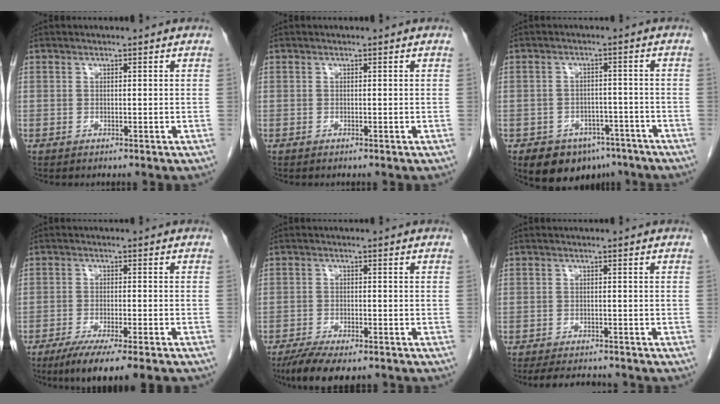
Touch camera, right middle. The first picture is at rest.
{"total": 0.0}
{"total": 8.9, "force": [-6.3, 5.5, 2.9], "torque": [-0.029, 0.012, -0.085]}
{"total": 10.5, "force": [-7.9, 0.9, 6.8], "torque": [-0.093, -0.019, -0.117]}
{"total": 8.4, "force": [-6.5, 2.4, 4.8], "torque": [-0.073, -0.014, -0.102]}
{"total": 6.2, "force": [-5.7, 1.4, 2.2], "torque": [-0.032, -0.011, -0.082]}